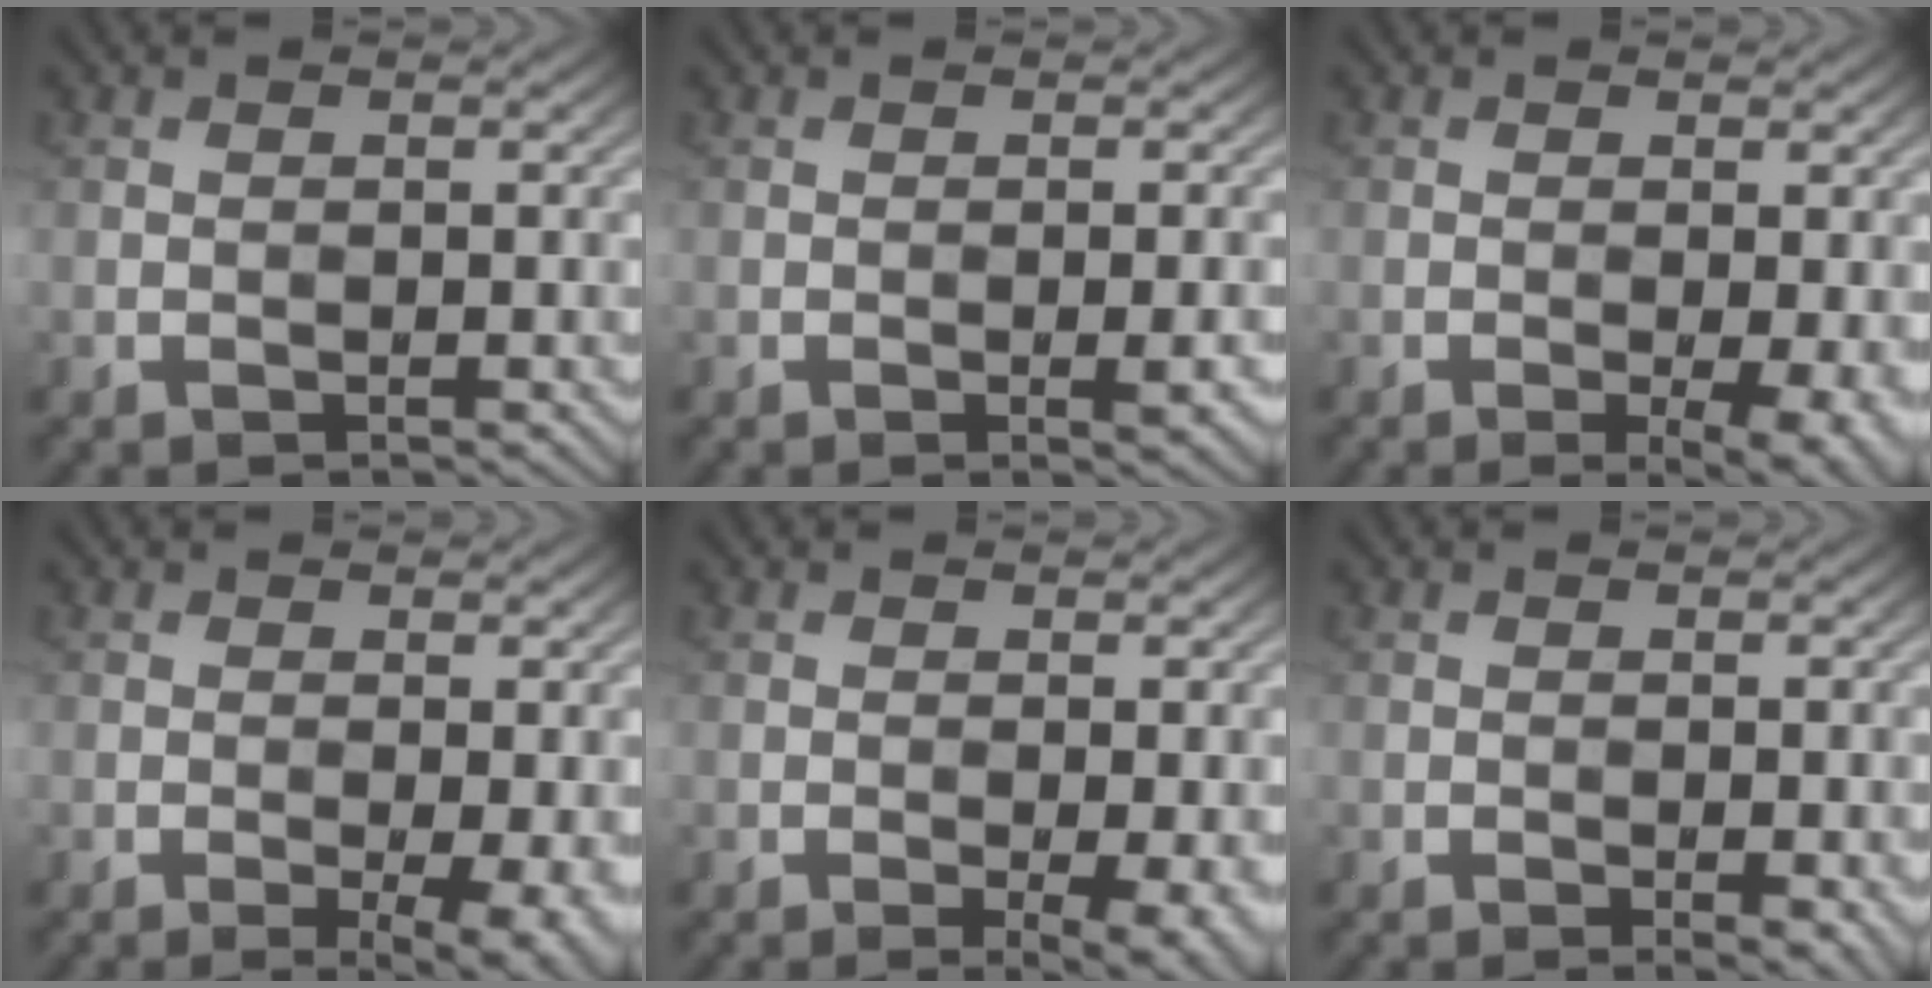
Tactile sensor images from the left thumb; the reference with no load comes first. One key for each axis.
{"total": 2.1, "fx": -0.6, "fy": 0.3, "fz": 2.0, "tx": -0.031, "ty": 0.001, "tz": -0.009}
{"total": 3.5, "fx": -1.1, "fy": 0.8, "fz": 3.2, "tx": -0.052, "ty": -0.005, "tz": -0.014}
{"total": 3.8, "fx": -1.1, "fy": 1.0, "fz": 3.5, "tx": -0.052, "ty": -0.006, "tz": -0.015}
{"total": 3.2, "fx": -0.9, "fy": 0.7, "fz": 3.0, "tx": -0.047, "ty": -0.006, "tz": -0.013}
{"total": 1.7, "fx": -0.6, "fy": 0.4, "fz": 1.5, "tx": -0.022, "ty": -0.004, "tz": -0.008}